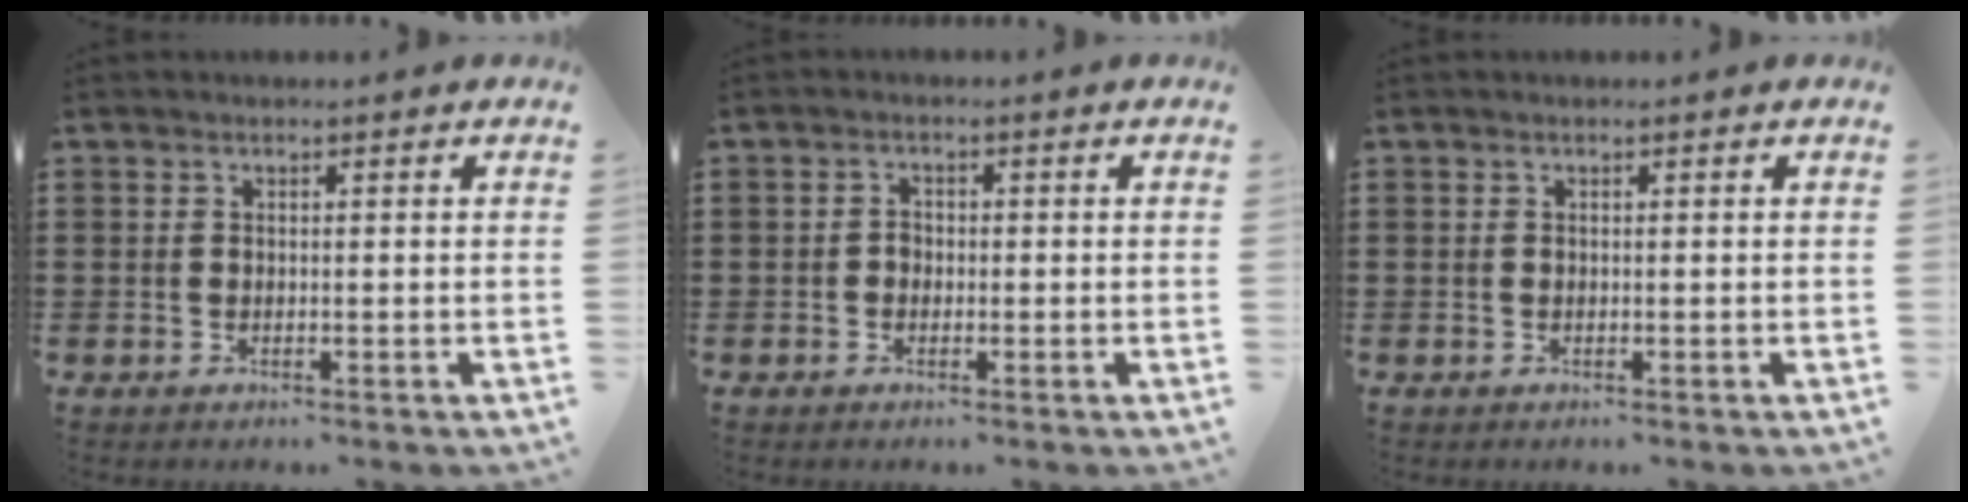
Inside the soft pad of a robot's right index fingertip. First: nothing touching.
{"total": 1.2, "force": [-0.5, 1.0, 0.6], "torque": [-0.015, 0.002, -0.010]}
{"total": 0.0}